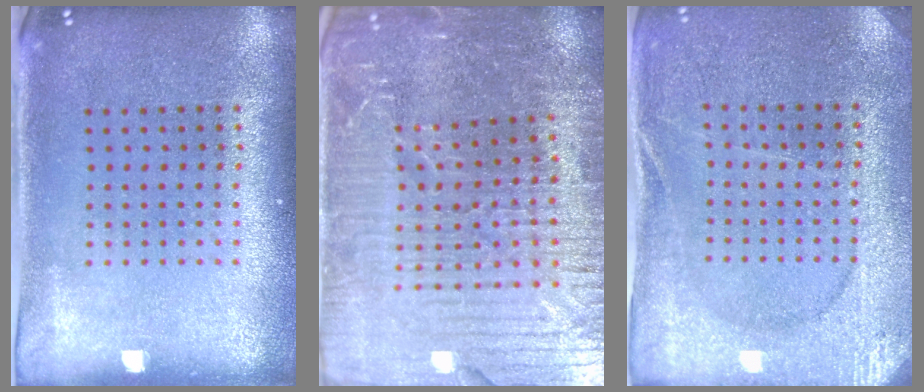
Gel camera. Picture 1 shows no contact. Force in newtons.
{"total": 5.2, "press": 4.9, "slide": 1.9}
{"total": 2.9, "press": 2.9, "slide": 0.3}